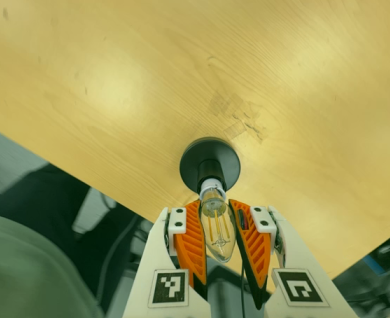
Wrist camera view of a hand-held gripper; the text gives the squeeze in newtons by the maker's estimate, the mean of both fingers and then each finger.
{"total": 21.7, "left": 21.4, "right": 21.9}